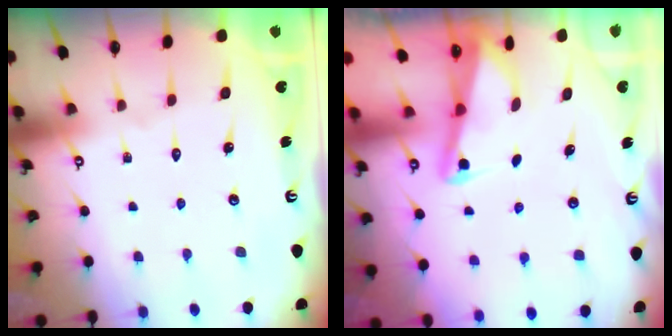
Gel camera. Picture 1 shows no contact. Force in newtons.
{"total": 2.0, "press": 2.0, "slide": 0.4}